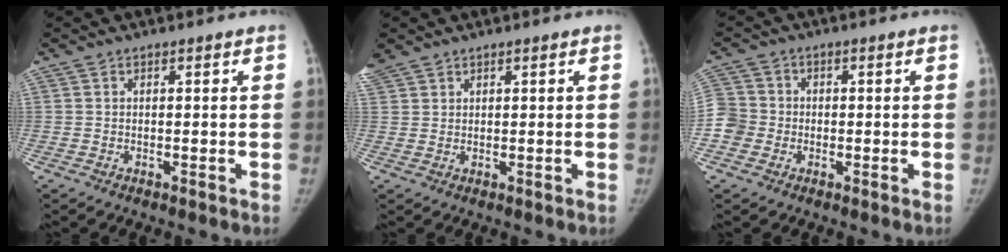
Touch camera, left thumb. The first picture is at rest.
{"total": 3.8, "force": [2.7, 2.5, 1.0], "torque": [-0.022, 0.014, 0.061]}
{"total": 5.7, "force": [-1.5, 5.4, 1.3], "torque": [-0.009, 0.014, -0.036]}